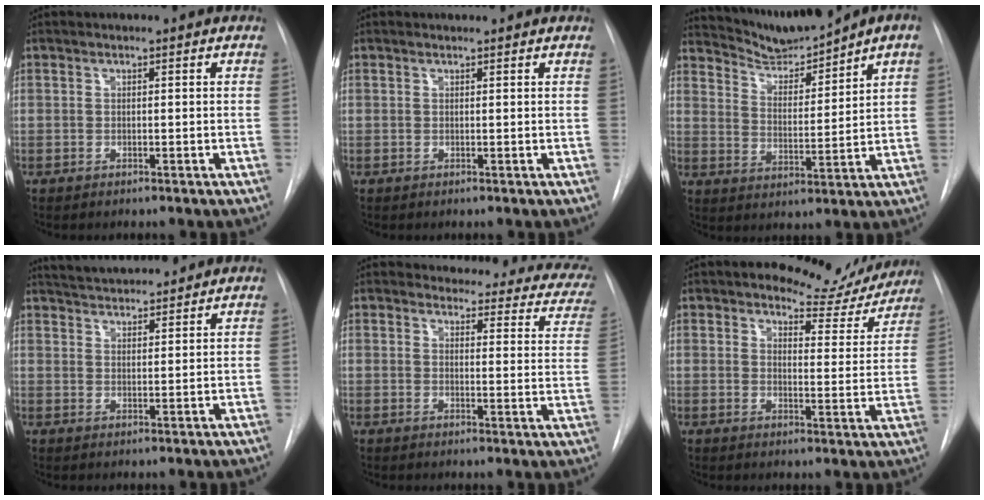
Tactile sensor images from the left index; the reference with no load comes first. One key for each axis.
{"total": 0.8, "fx": 0.8, "fy": 0.0, "fz": -0.1, "tx": -0.006, "ty": 0.006, "tz": 0.012}
{"total": 8.5, "fx": 8.0, "fy": -0.4, "fz": 2.8, "tx": -0.048, "ty": -0.006, "tz": 0.148}
{"total": 9.2, "fx": 8.7, "fy": 1.3, "fz": 2.7, "tx": -0.048, "ty": 0.020, "tz": 0.135}
{"total": 18.6, "fx": 17.4, "fy": 5.1, "fz": 4.5, "tx": -0.020, "ty": -0.073, "tz": 0.165}
{"total": 9.9, "fx": 9.0, "fy": 3.7, "fz": 1.7, "tx": -0.005, "ty": -0.023, "tz": 0.099}